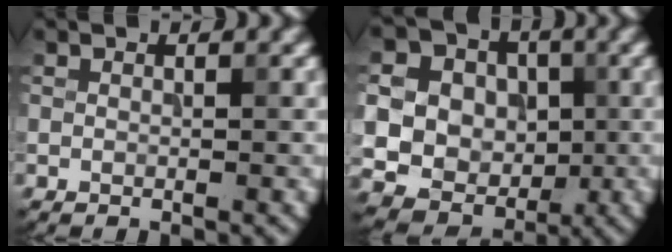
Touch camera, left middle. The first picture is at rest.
{"total": 17.0, "force": [1.8, 15.7, 6.2], "torque": [-0.148, 0.012, 0.018]}